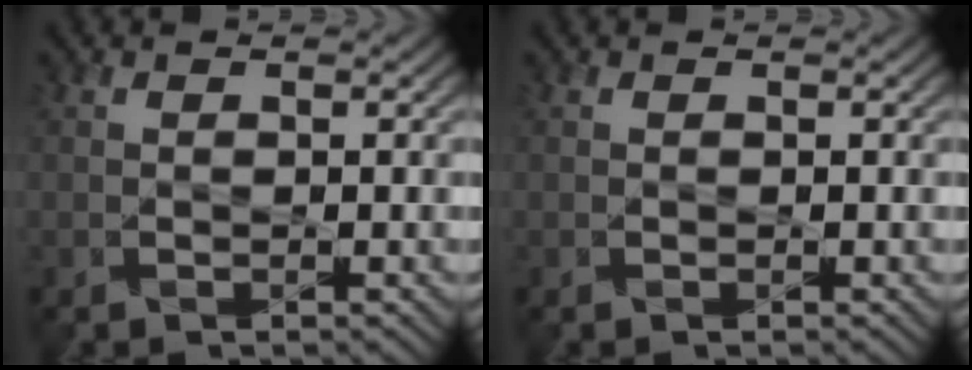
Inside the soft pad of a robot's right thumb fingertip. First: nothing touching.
{"total": 0.0}